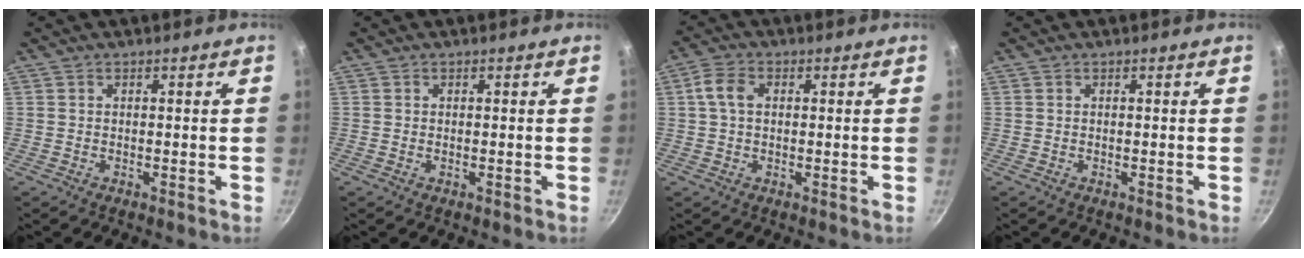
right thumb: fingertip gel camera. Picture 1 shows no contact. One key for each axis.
{"total": 0.0}
{"total": 4.3, "fx": 0.6, "fy": 2.9, "fz": 3.1, "tx": -0.064, "ty": 0.012, "tz": 0.006}
{"total": 0.0}